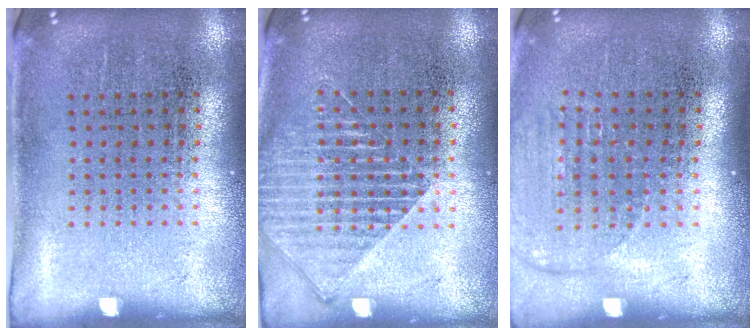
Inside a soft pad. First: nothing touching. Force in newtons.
{"total": 1.5, "press": 1.4, "slide": 0.7}
{"total": 1.4, "press": 1.3, "slide": 0.6}